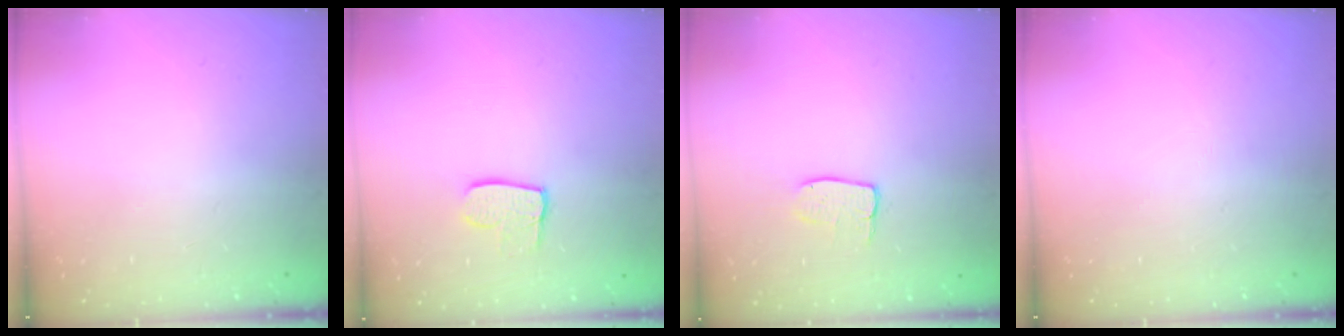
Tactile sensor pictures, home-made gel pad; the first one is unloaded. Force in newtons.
{"total": 7.7, "press": 7.7, "slide": 0.7}
{"total": 6.3, "press": 6.3, "slide": 0.2}
{"total": 0.0}